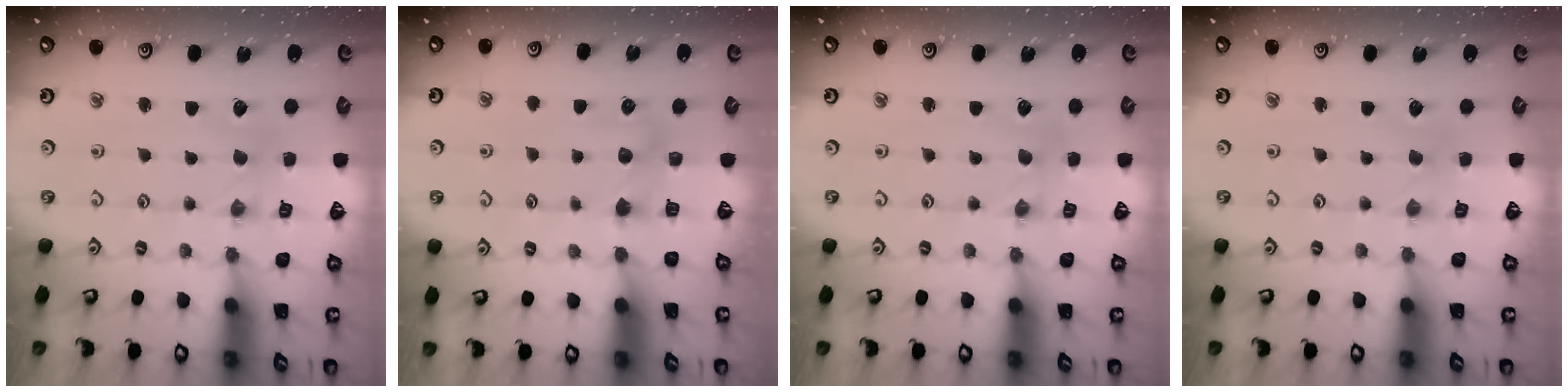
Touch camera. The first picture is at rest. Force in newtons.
{"total": 4.1, "press": 4.0, "slide": 0.9}
{"total": 0.0}
{"total": 0.0}